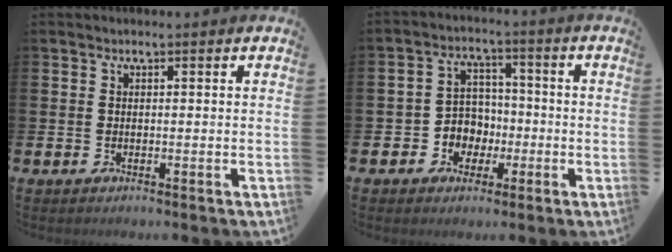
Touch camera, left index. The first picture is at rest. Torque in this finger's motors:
{"motor_torque": [0.40, 0.32, 0.07, 0.05]}